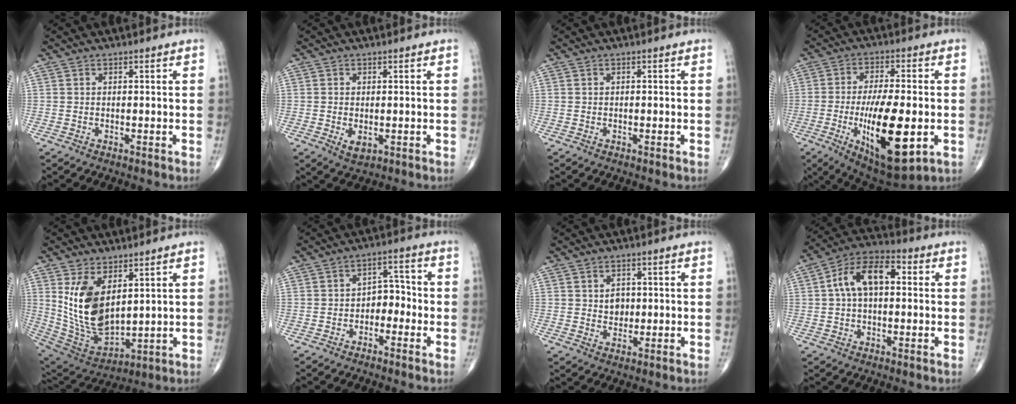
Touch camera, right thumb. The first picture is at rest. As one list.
[{"total": 2.7, "force": [-0.4, 1.6, 2.1], "torque": [-0.032, -0.006, -0.001]}, {"total": 0.0}, {"total": 18.8, "force": [-4.4, 6.8, 17.0], "torque": [-0.281, -0.007, -0.057]}, {"total": 14.9, "force": [4.5, 8.1, 11.7], "torque": [-0.204, -0.024, 0.113]}, {"total": 4.9, "force": [-1.7, 3.4, 3.0], "torque": [-0.018, 0.031, -0.038]}, {"total": 3.2, "force": [0.5, 2.6, 1.9], "torque": [-0.013, -0.002, 0.009]}, {"total": 11.3, "force": [1.6, 6.4, 9.1], "torque": [-0.158, 0.034, 0.018]}]